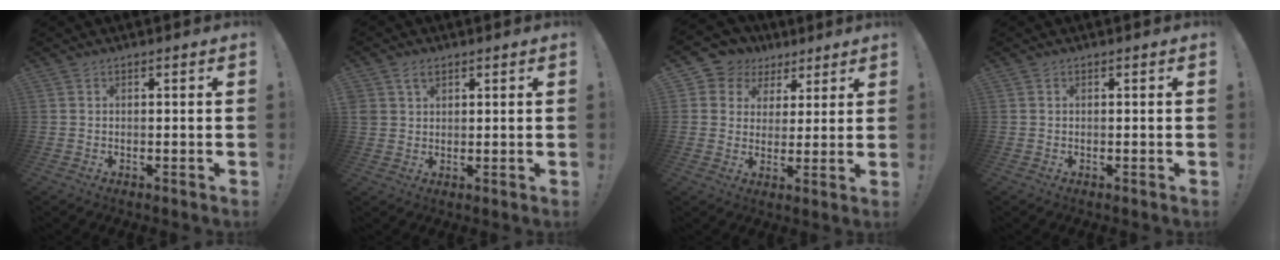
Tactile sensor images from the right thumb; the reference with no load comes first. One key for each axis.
{"total": 3.7, "fx": 2.0, "fy": 2.8, "fz": 1.3, "tx": -0.022, "ty": -0.002, "tz": 0.038}
{"total": 7.5, "fx": 3.2, "fy": 6.6, "fz": 1.5, "tx": -0.023, "ty": -0.018, "tz": 0.066}
{"total": 0.0}